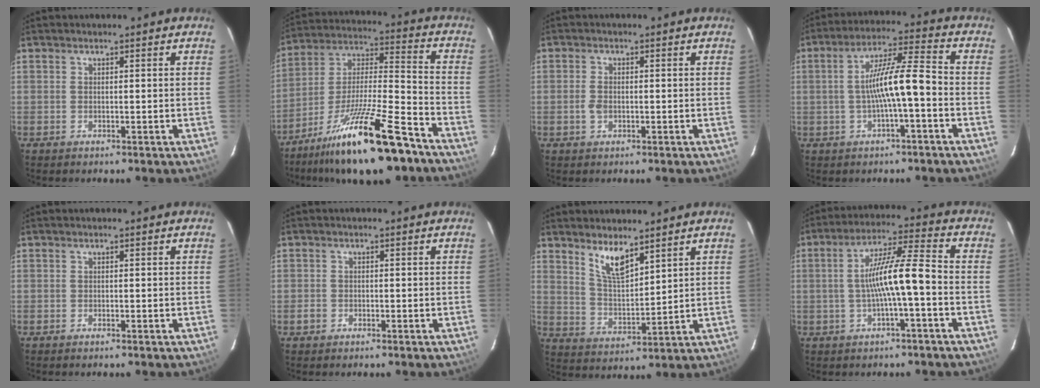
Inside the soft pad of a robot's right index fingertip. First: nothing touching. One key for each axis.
{"total": 21.0, "fx": -14.8, "fy": 3.4, "fz": 14.4, "tx": -0.257, "ty": -0.013, "tz": -0.248}
{"total": 2.4, "fx": -0.6, "fy": 1.5, "fz": 1.7, "tx": -0.038, "ty": 0.001, "tz": -0.010}
{"total": 9.2, "fx": -2.2, "fy": 0.8, "fz": 8.9, "tx": -0.163, "ty": 0.018, "tz": -0.033}
{"total": 0.0}
{"total": 1.7, "fx": -0.8, "fy": 1.5, "fz": 0.2, "tx": -0.007, "ty": 0.005, "tz": -0.012}
{"total": 7.5, "fx": 5.4, "fy": 2.2, "fz": 4.8, "tx": -0.087, "ty": -0.006, "tz": 0.111}
{"total": 9.6, "fx": -2.1, "fy": 0.5, "fz": 9.4, "tx": -0.173, "ty": 0.018, "tz": -0.033}